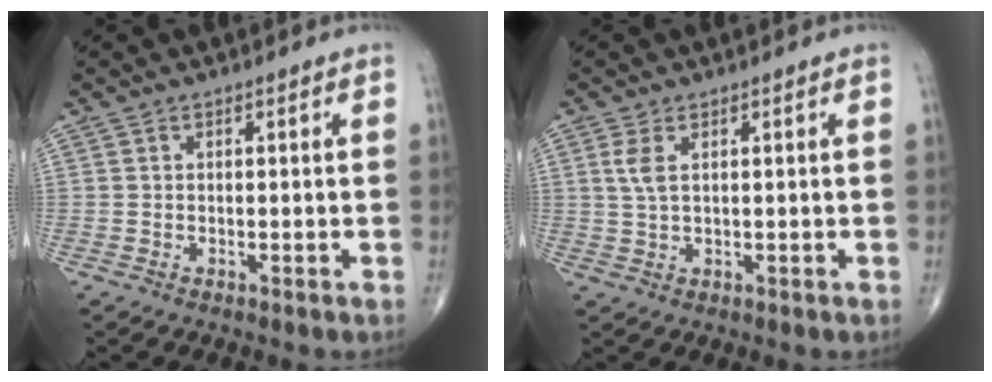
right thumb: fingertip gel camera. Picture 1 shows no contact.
{"total": 3.2, "force": [1.1, 1.4, 2.7], "torque": [-0.062, 0.001, 0.028]}